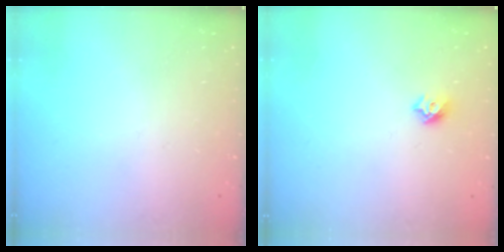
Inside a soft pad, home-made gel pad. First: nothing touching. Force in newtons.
{"total": 5.4, "press": 5.3, "slide": 1.0}